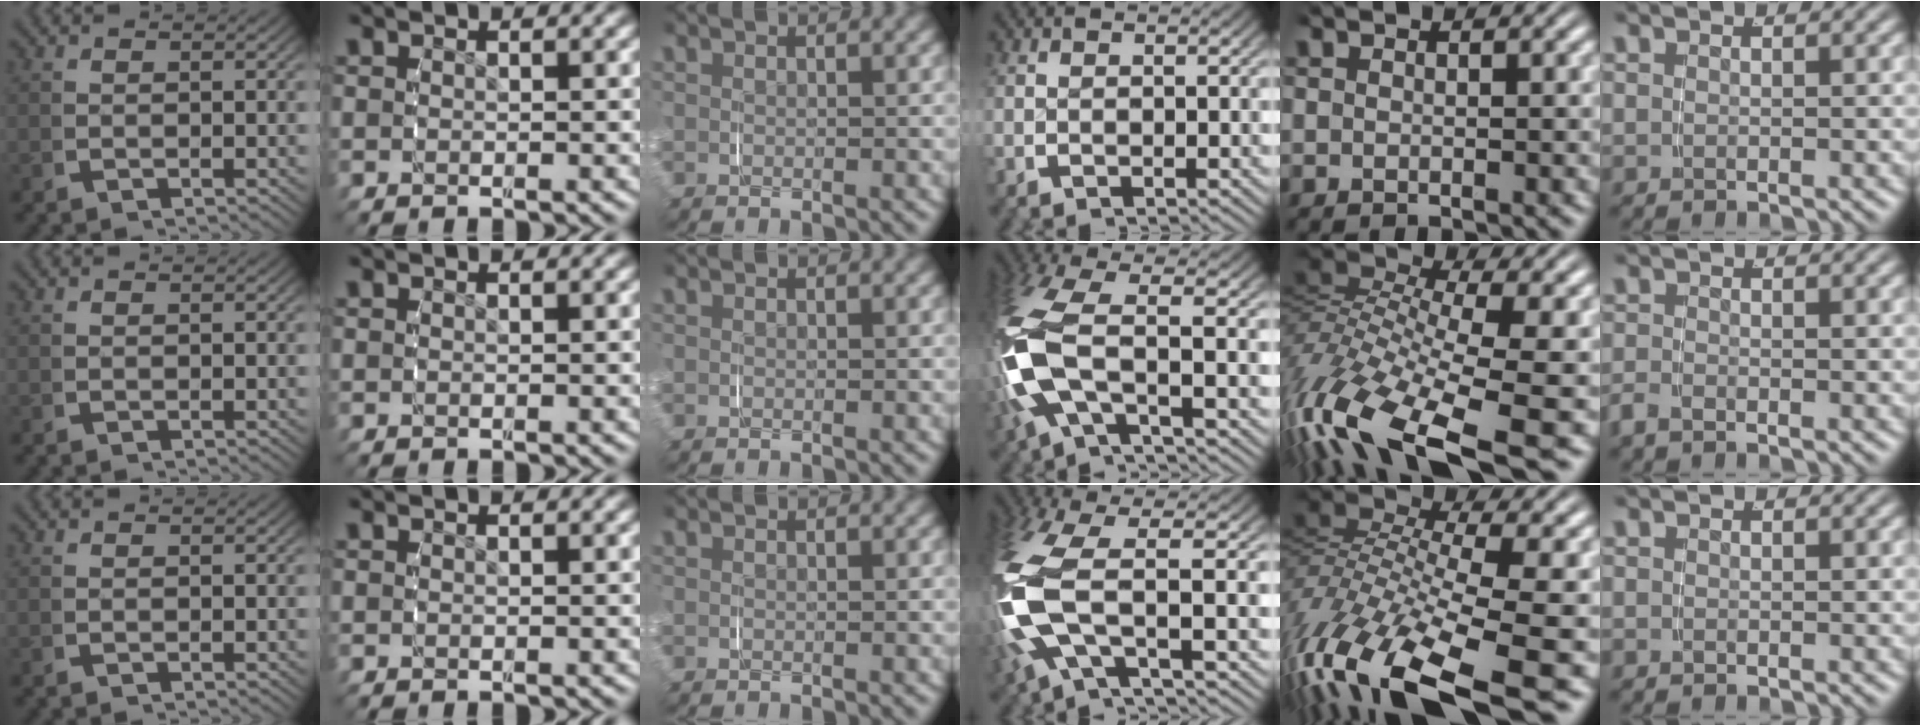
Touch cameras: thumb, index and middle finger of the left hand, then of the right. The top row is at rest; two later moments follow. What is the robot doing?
{"motion": "grasp_and_lifting", "object": "pencil case"}